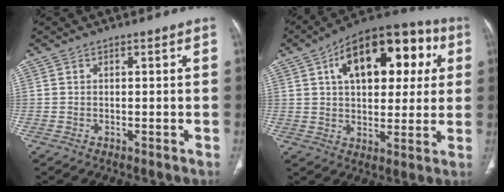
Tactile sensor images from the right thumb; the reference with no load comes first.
{"total": 21.9, "force": [6.9, 12.1, 17.0], "torque": [-0.207, 0.022, 0.096]}